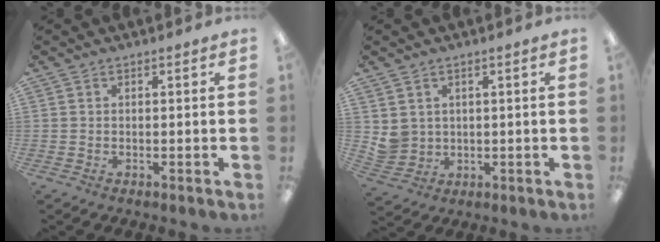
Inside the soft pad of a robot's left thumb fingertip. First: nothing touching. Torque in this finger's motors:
{"motor_torque": [-0.16, 0.17, -0.04, -0.13, 0.00]}